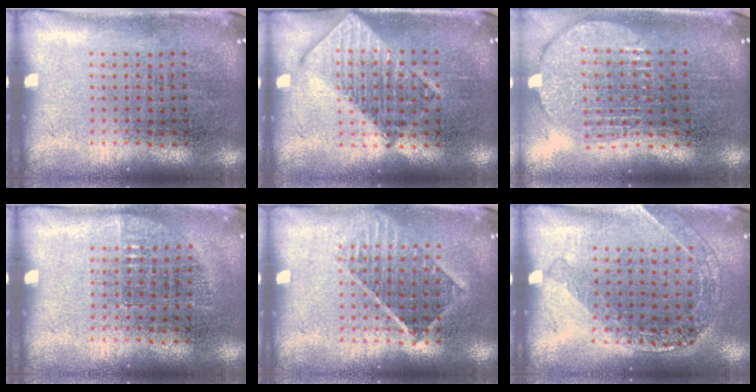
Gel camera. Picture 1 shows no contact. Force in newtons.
{"total": 2.7, "press": 2.7, "slide": 0.3}
{"total": 1.9, "press": 1.6, "slide": 1.0}
{"total": 0.7, "press": 0.6, "slide": 0.3}
{"total": 1.2, "press": 1.1, "slide": 0.4}
{"total": 1.4, "press": 1.3, "slide": 0.3}